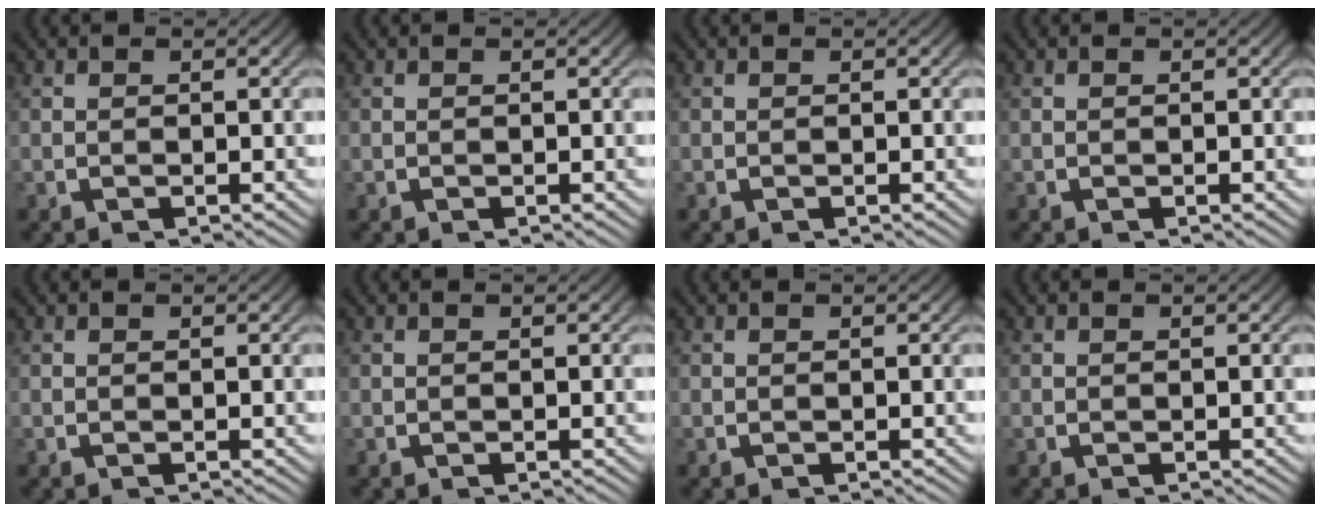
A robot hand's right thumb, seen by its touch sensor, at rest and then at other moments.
{"total": 0.0}
{"total": 0.0}
{"total": 0.0}
{"total": 0.0}
{"total": 0.0}
{"total": 0.0}
{"total": 0.0}